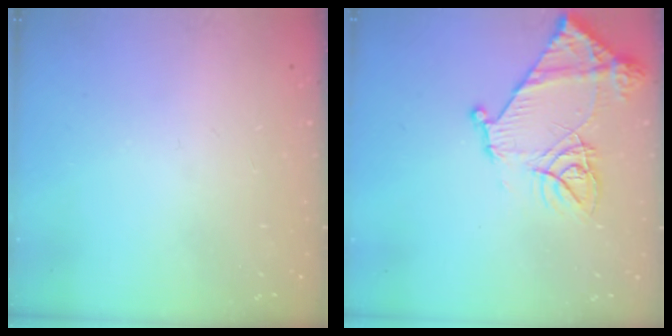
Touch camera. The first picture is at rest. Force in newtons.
{"total": 14.8, "press": 14.7, "slide": 1.6}